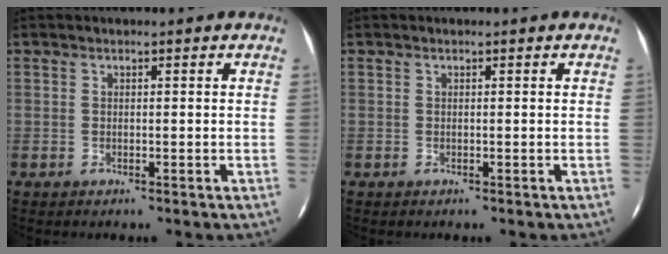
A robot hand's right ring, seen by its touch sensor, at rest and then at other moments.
{"total": 0.0}